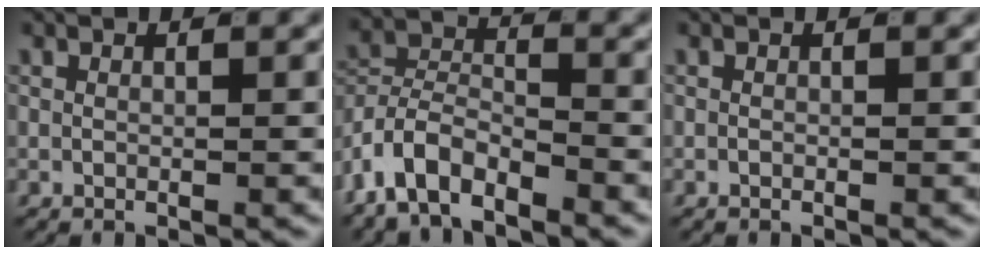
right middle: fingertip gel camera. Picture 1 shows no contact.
{"total": 7.2, "force": [-4.0, 5.0, 3.4], "torque": [-0.085, -0.024, -0.074]}
{"total": 0.0}